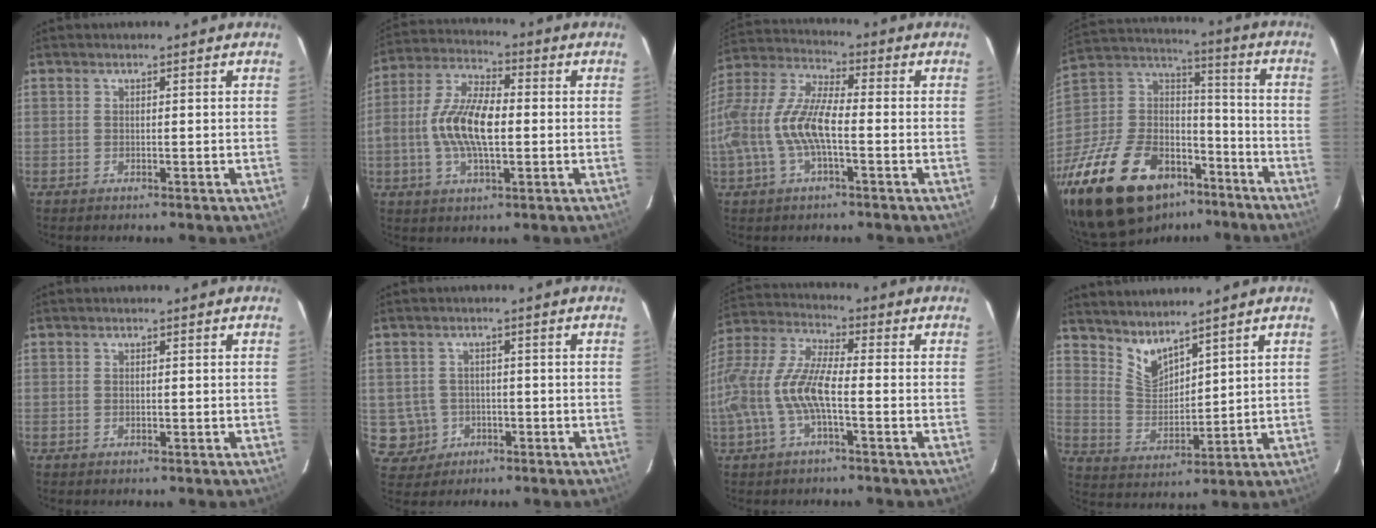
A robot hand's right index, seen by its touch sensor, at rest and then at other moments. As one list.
[{"total": 12.5, "force": [-1.1, 5.2, 11.3], "torque": [-0.232, 0.009, -0.026]}, {"total": 15.5, "force": [-3.0, 5.3, 14.3], "torque": [-0.293, 0.002, -0.062]}, {"total": 31.4, "force": [-19.8, 16.3, 18.2], "torque": [-0.384, 0.000, -0.318]}, {"total": 0.5, "force": [0.1, 0.4, 0.3], "torque": [-0.005, -0.001, 0.003]}, {"total": 5.4, "force": [-1.2, 5.3, 0.6], "torque": [-0.024, 0.014, -0.007]}, {"total": 14.6, "force": [-3.2, 4.2, 13.6], "torque": [-0.282, 0.000, -0.066]}, {"total": 7.0, "force": [6.0, 2.0, 2.8], "torque": [-0.052, -0.008, 0.125]}]